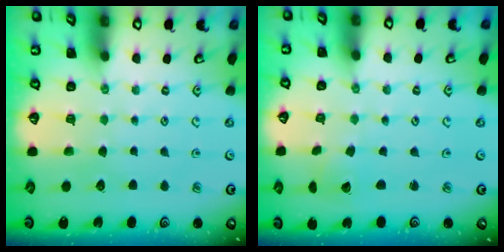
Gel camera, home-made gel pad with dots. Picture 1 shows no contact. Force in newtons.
{"total": 2.1, "press": 2.1, "slide": 0.1}